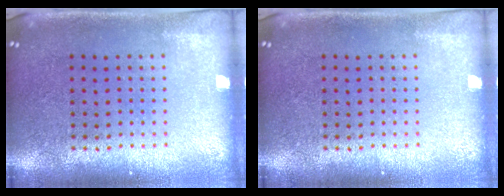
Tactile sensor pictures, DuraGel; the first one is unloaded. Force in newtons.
{"total": 0.0}